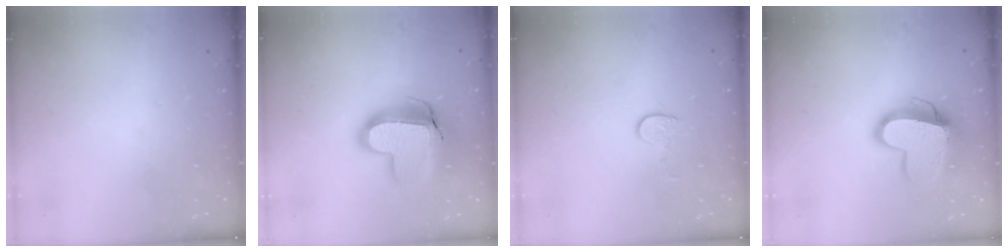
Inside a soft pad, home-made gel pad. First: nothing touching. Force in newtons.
{"total": 17.3, "press": 17.2, "slide": 1.3}
{"total": 4.4, "press": 4.4, "slide": 0.4}
{"total": 13.5, "press": 13.5, "slide": 1.1}